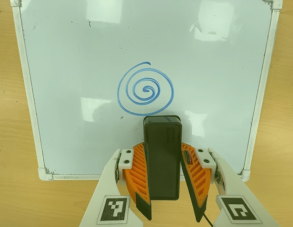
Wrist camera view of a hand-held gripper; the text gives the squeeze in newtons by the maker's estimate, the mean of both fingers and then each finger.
{"total": 8.4, "left": 7.3, "right": 9.5}